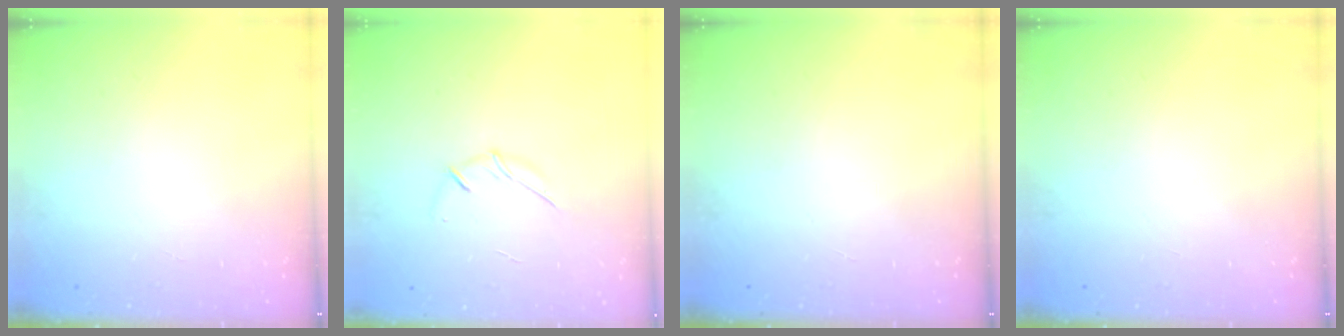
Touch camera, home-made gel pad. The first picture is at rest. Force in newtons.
{"total": 5.4, "press": 5.3, "slide": 1.0}
{"total": 0.0}
{"total": 0.0}